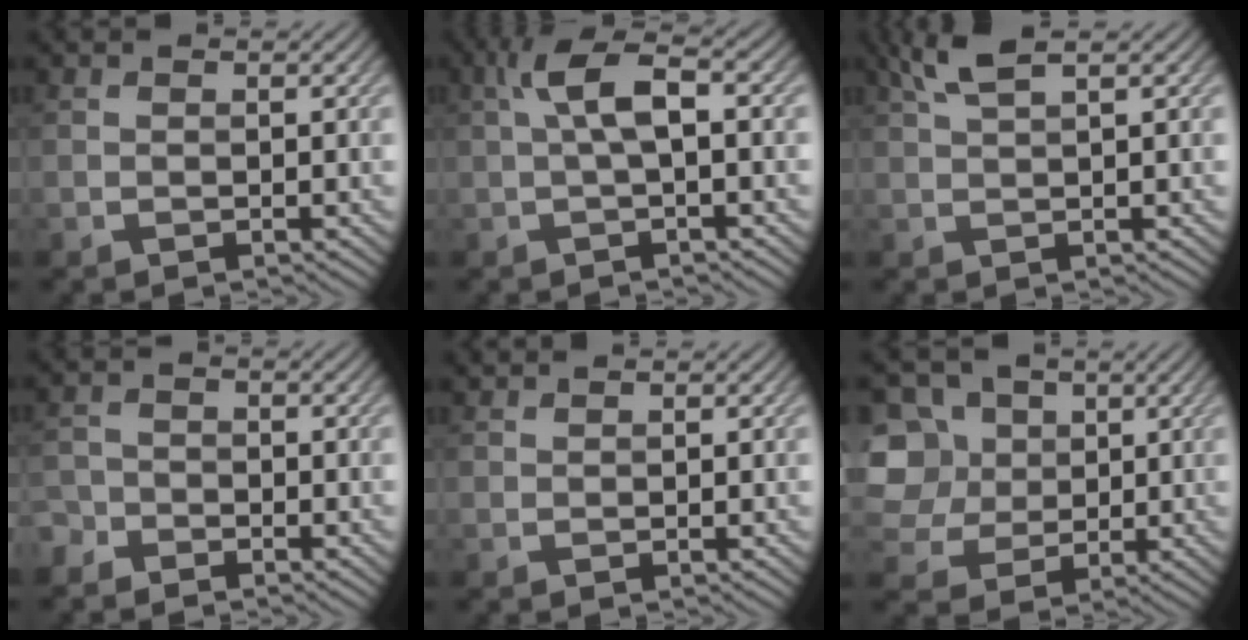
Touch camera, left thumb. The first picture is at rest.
{"total": 5.1, "force": [0.7, 1.4, 4.9], "torque": [-0.096, 0.017, 0.008]}
{"total": 3.9, "force": [2.1, 0.8, 3.2], "torque": [-0.062, 0.017, 0.045]}
{"total": 2.3, "force": [-2.0, 1.0, 0.3], "torque": [-0.007, -0.003, -0.051]}
{"total": 0.9, "force": [0.9, 0.0, 0.1], "torque": [-0.005, 0.004, 0.022]}
{"total": 10.9, "force": [3.5, 9.1, 5.0], "torque": [-0.167, 0.023, 0.066]}